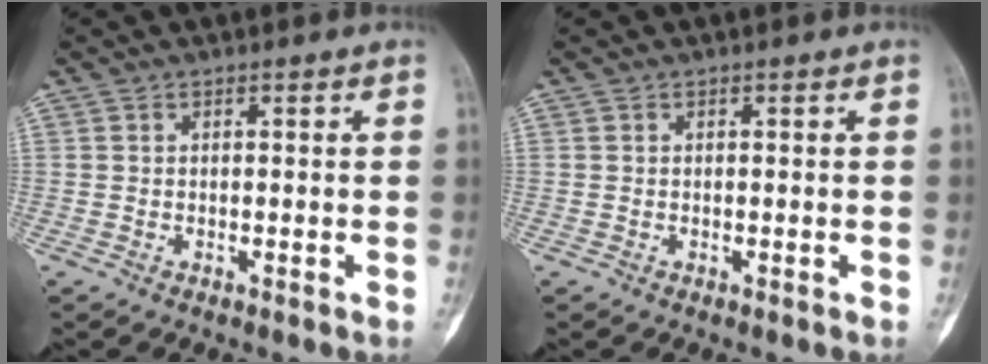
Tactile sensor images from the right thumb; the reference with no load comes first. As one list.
[{"total": 0.0}]